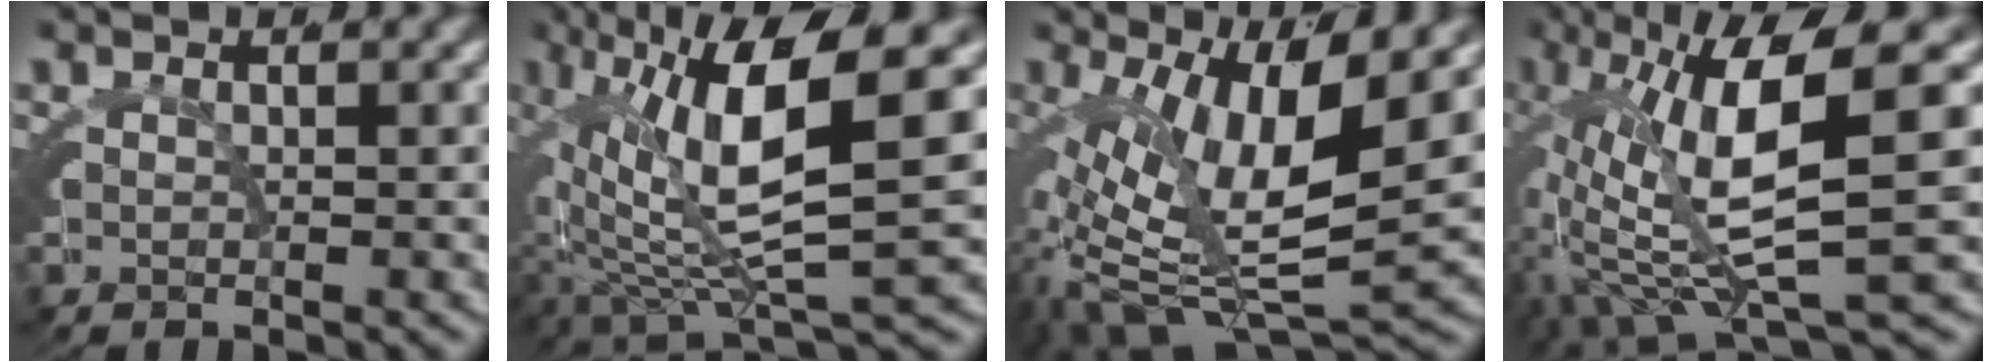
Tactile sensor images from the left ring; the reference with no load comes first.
{"total": 13.0, "force": [-0.6, 6.7, 11.2], "torque": [-0.193, -0.016, 0.002]}
{"total": 9.8, "force": [-2.6, 4.6, 8.2], "torque": [-0.136, -0.033, -0.028]}
{"total": 11.7, "force": [0.0, 4.9, 10.6], "torque": [-0.192, -0.002, -0.001]}